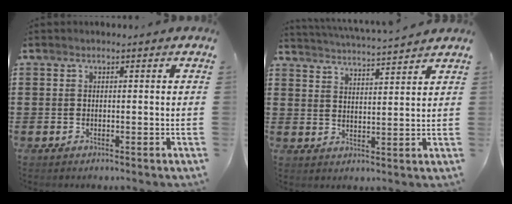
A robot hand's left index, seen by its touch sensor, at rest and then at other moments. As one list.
[{"total": 3.9, "force": [3.8, -0.5, 0.6], "torque": [-0.028, -0.028, 0.064]}]